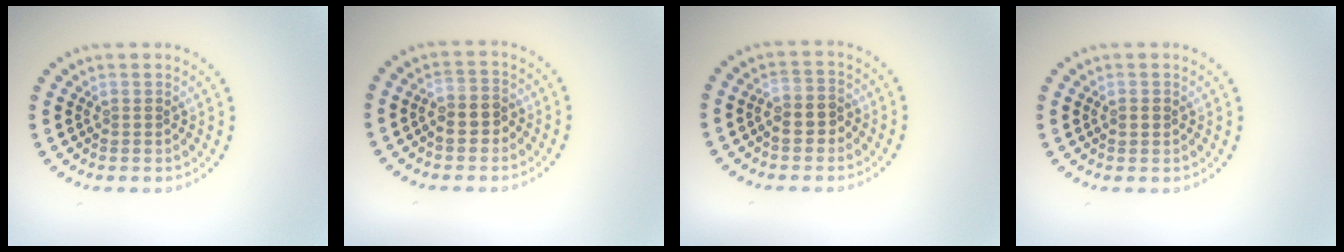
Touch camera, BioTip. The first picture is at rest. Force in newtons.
{"total": 2.0, "press": 1.9, "slide": 0.6}
{"total": 2.0, "press": 1.9, "slide": 0.6}
{"total": 1.2, "press": 1.2, "slide": 0.1}